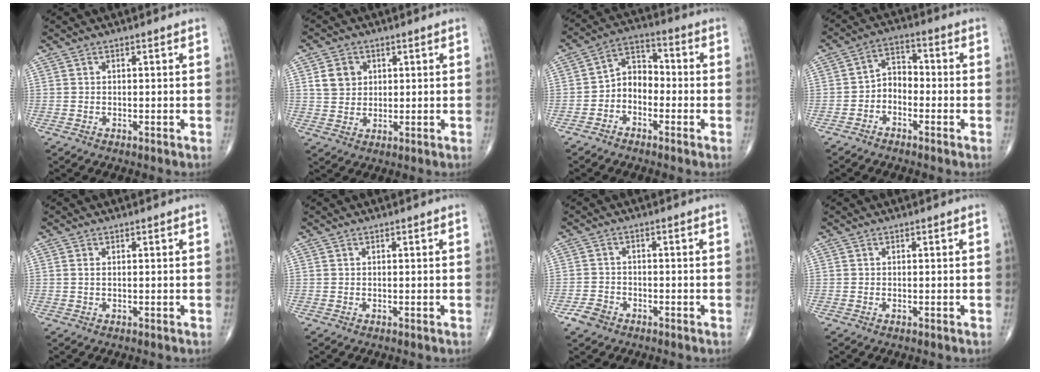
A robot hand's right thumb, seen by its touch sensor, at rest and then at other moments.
{"total": 5.4, "force": [1.7, 4.6, 2.4], "torque": [-0.021, -0.006, 0.031]}
{"total": 6.7, "force": [-2.1, 4.9, 4.0], "torque": [-0.039, 0.038, -0.056]}
{"total": 5.0, "force": [-2.0, 3.6, 2.9], "torque": [-0.028, 0.032, -0.050]}
{"total": 0.7, "force": [0.1, 0.3, 0.6], "torque": [-0.018, 0.003, 0.004]}
{"total": 0.0}
{"total": 3.4, "force": [-2.3, 2.2, 1.1], "torque": [-0.016, 0.012, -0.041]}
{"total": 0.0}